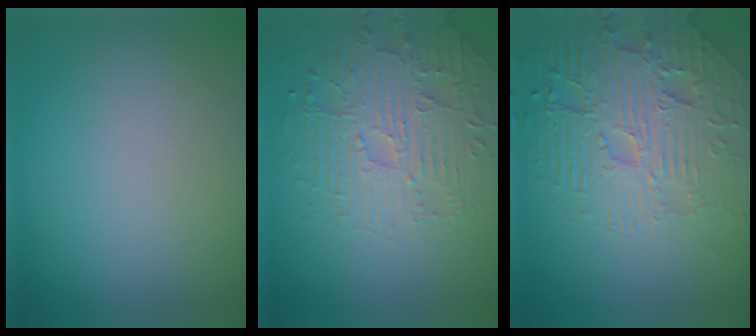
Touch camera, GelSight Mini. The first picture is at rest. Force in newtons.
{"total": 4.7, "press": 3.9, "slide": 2.6}
{"total": 7.6, "press": 5.7, "slide": 5.1}